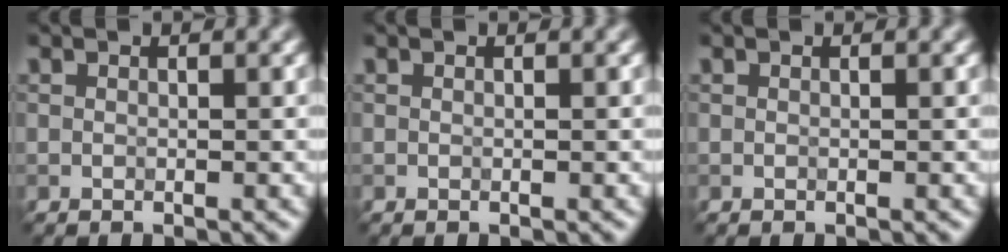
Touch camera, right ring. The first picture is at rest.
{"total": 0.0}
{"total": 0.0}